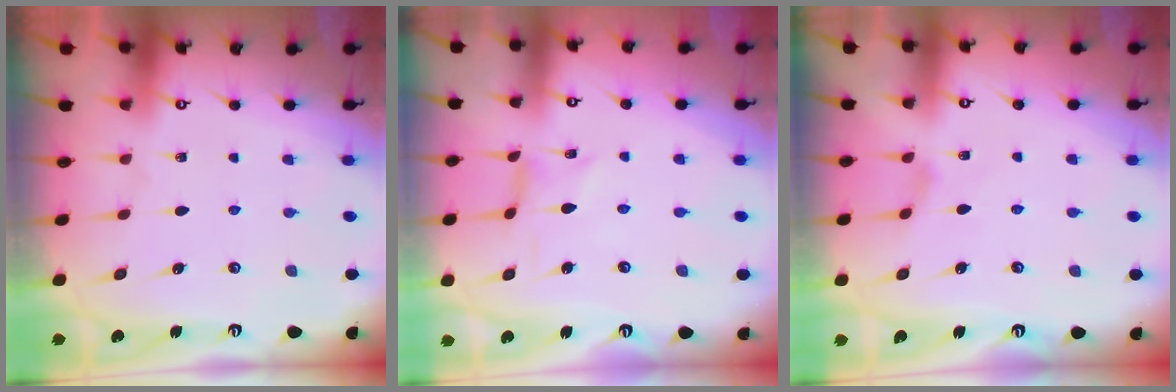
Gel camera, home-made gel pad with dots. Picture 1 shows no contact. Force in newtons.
{"total": 0.5, "press": 0.5, "slide": 0.1}
{"total": 1.4, "press": 1.3, "slide": 0.4}